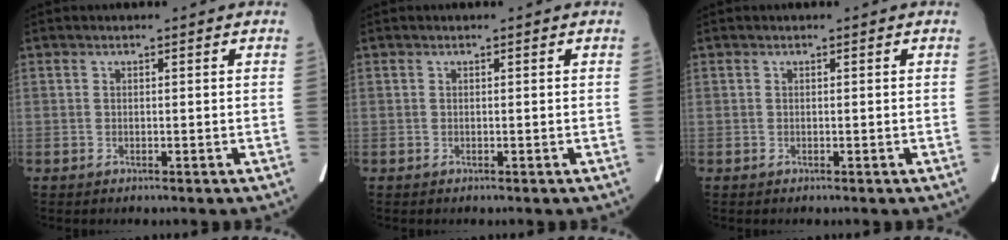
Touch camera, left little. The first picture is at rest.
{"total": 0.0}
{"total": 0.0}